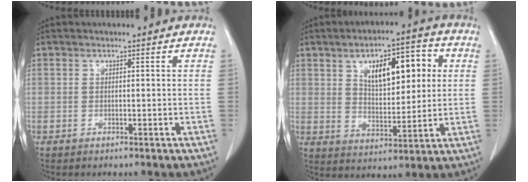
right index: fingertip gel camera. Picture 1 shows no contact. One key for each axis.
{"total": 11.4, "fx": 3.6, "fy": 4.9, "fz": 9.6, "tx": -0.144, "ty": 0.020, "tz": 0.062}